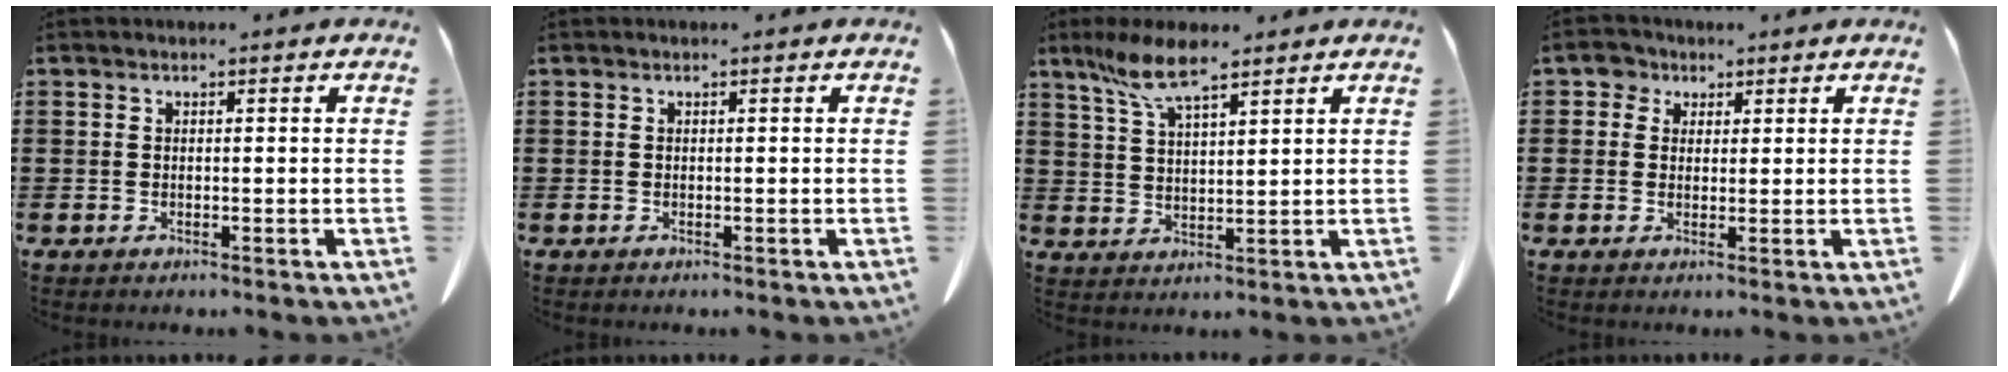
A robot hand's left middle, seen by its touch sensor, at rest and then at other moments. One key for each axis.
{"total": 0.0}
{"total": 7.2, "fx": 5.0, "fy": 1.6, "fz": 4.9, "tx": -0.116, "ty": -0.004, "tz": 0.090}
{"total": 3.0, "fx": 1.8, "fy": 2.3, "fz": 0.6, "tx": -0.016, "ty": 0.008, "tz": 0.030}